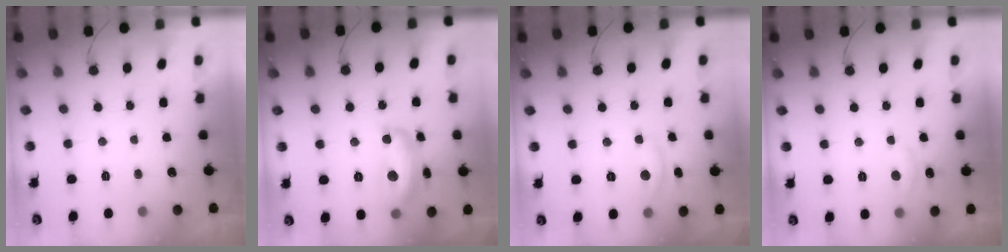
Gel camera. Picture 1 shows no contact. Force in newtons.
{"total": 14.2, "press": 14.1, "slide": 1.2}
{"total": 5.6, "press": 5.6, "slide": 0.4}
{"total": 6.3, "press": 6.3, "slide": 0.5}